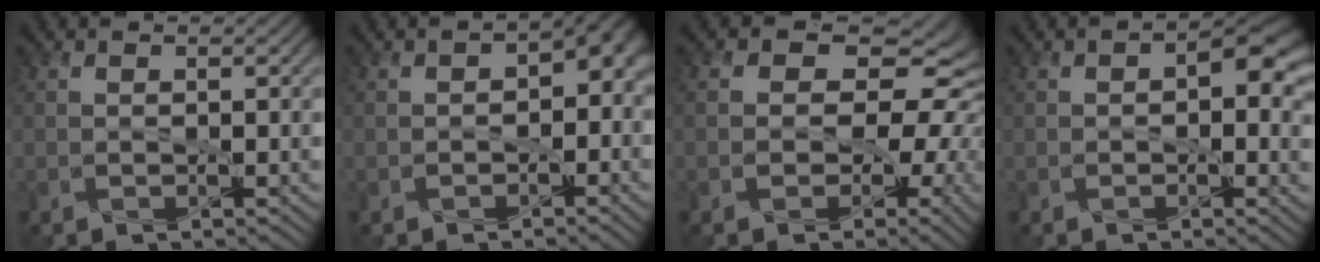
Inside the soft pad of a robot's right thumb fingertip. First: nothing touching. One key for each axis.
{"total": 4.6, "fx": -0.6, "fy": 3.1, "fz": 3.4, "tx": -0.039, "ty": -0.012, "tz": -0.011}
{"total": 14.1, "fx": -0.3, "fy": 11.2, "fz": 8.6, "tx": -0.117, "ty": 0.029, "tz": -0.035}
{"total": 5.4, "fx": 0.6, "fy": 3.2, "fz": 4.3, "tx": -0.049, "ty": -0.005, "tz": 0.007}